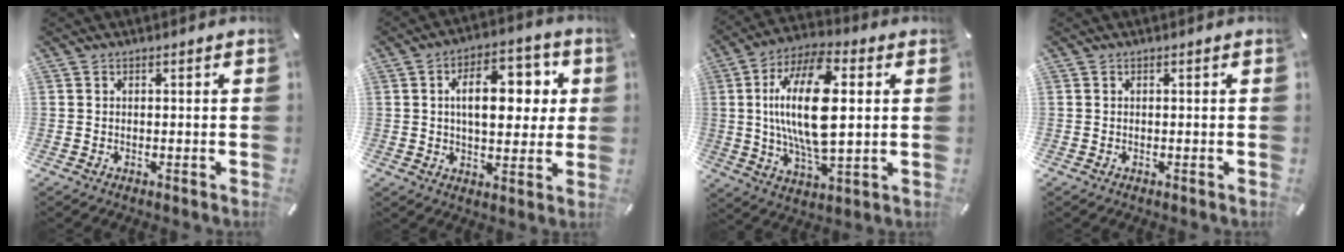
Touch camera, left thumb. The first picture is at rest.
{"total": 13.9, "force": [3.0, 8.1, 10.9], "torque": [-0.151, -0.001, 0.044]}
{"total": 20.2, "force": [2.9, 9.0, 17.8], "torque": [-0.362, -0.008, 0.041]}
{"total": 0.0}